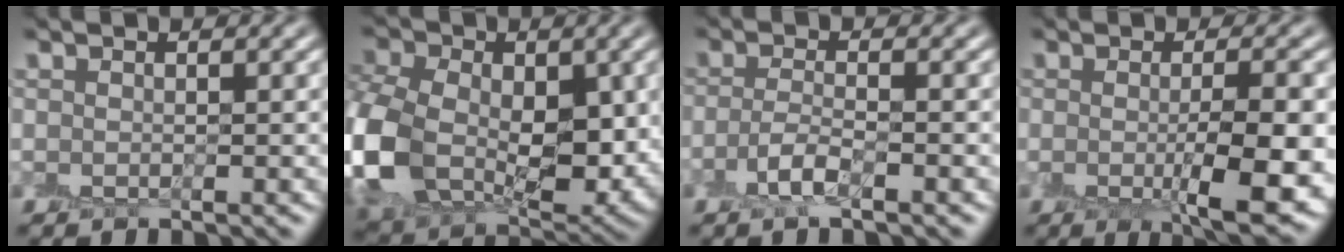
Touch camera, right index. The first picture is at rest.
{"total": 13.2, "force": [-1.3, 9.4, 9.2], "torque": [-0.217, -0.019, -0.022]}
{"total": 2.1, "force": [-1.2, 0.6, 1.7], "torque": [-0.035, 0.002, -0.025]}
{"total": 6.7, "force": [-1.0, 1.5, 6.4], "torque": [-0.090, -0.012, -0.007]}